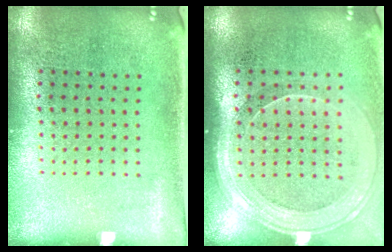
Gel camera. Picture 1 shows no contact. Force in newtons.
{"total": 1.8, "press": 1.7, "slide": 0.8}